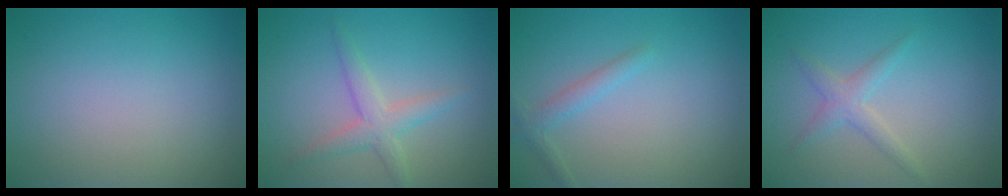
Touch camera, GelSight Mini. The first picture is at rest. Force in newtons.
{"total": 2.6, "press": 2.6, "slide": 0.1}
{"total": 1.6, "press": 1.6, "slide": 0.1}
{"total": 1.9, "press": 1.9, "slide": 0.1}